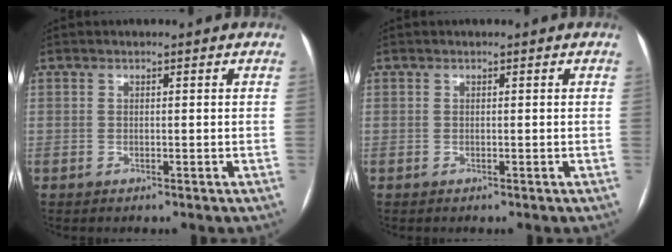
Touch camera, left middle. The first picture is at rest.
{"total": 0.0}